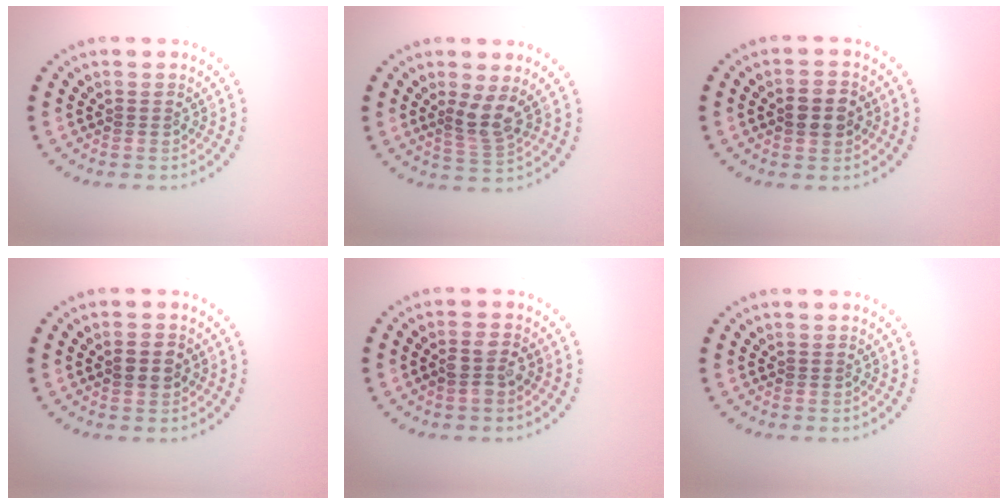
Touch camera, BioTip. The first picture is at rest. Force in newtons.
{"total": 2.4, "press": 1.8, "slide": 1.6}
{"total": 2.6, "press": 2.6, "slide": 0.0}
{"total": 2.4, "press": 2.4, "slide": 0.1}
{"total": 2.2, "press": 2.1, "slide": 0.7}
{"total": 0.0}